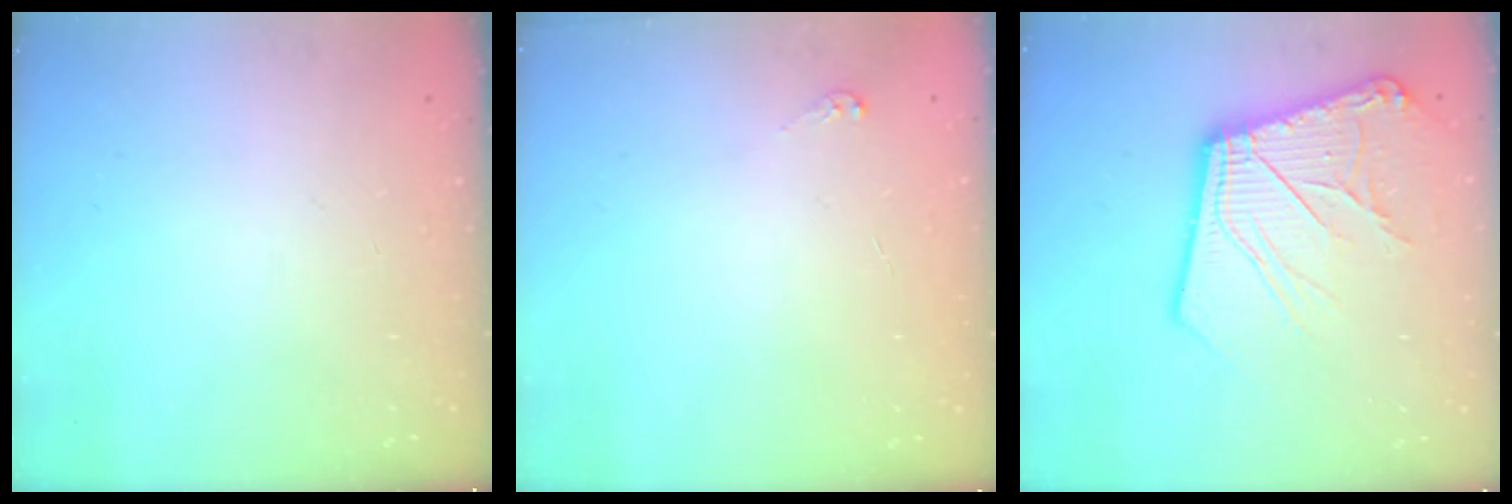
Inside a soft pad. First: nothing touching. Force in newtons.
{"total": 4.0, "press": 4.0, "slide": 0.5}
{"total": 17.8, "press": 17.7, "slide": 2.3}